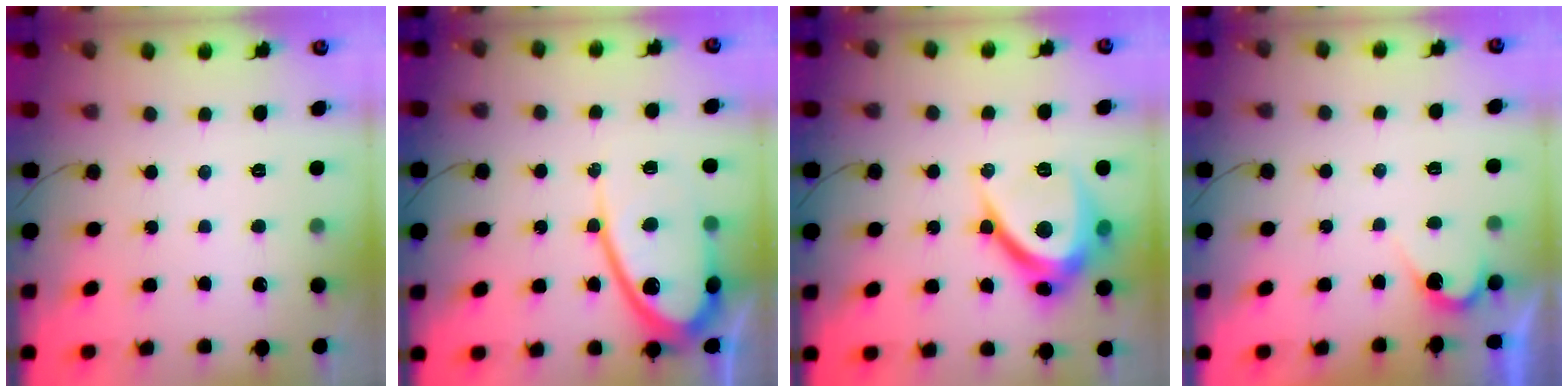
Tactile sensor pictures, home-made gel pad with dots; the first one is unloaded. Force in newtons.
{"total": 13.9, "press": 13.8, "slide": 1.5}
{"total": 12.9, "press": 12.9, "slide": 1.5}
{"total": 3.0, "press": 3.0, "slide": 0.3}